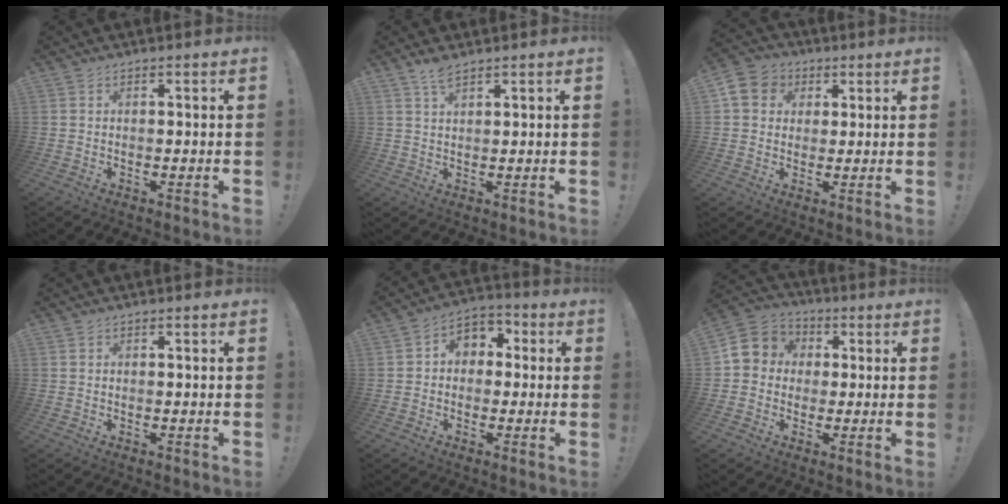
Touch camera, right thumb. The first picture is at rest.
{"total": 3.5, "force": [2.7, 0.6, 2.1], "torque": [-0.031, -0.016, 0.046]}
{"total": 8.5, "force": [2.4, 7.5, 3.0], "torque": [-0.041, -0.002, 0.050]}
{"total": 0.0}
{"total": 6.2, "force": [-0.5, 5.5, 2.6], "torque": [-0.039, 0.015, -0.003]}
{"total": 8.2, "force": [0.4, 7.8, 2.5], "torque": [-0.039, 0.011, 0.013]}